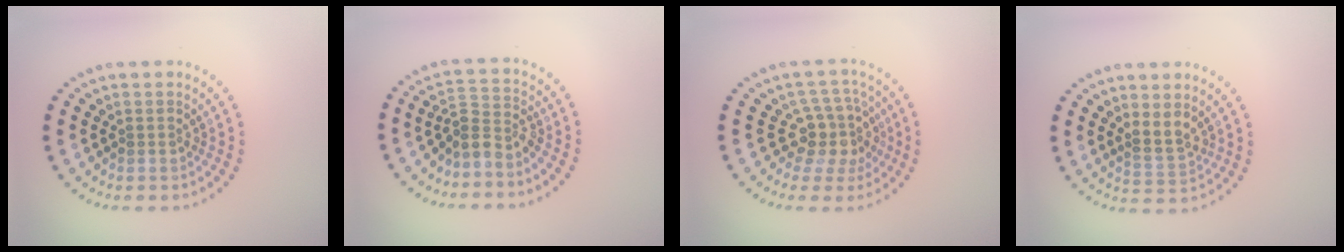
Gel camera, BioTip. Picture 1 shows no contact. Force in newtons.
{"total": 2.7, "press": 2.0, "slide": 1.9}
{"total": 4.0, "press": 3.1, "slide": 2.4}
{"total": 2.0, "press": 1.7, "slide": 1.0}